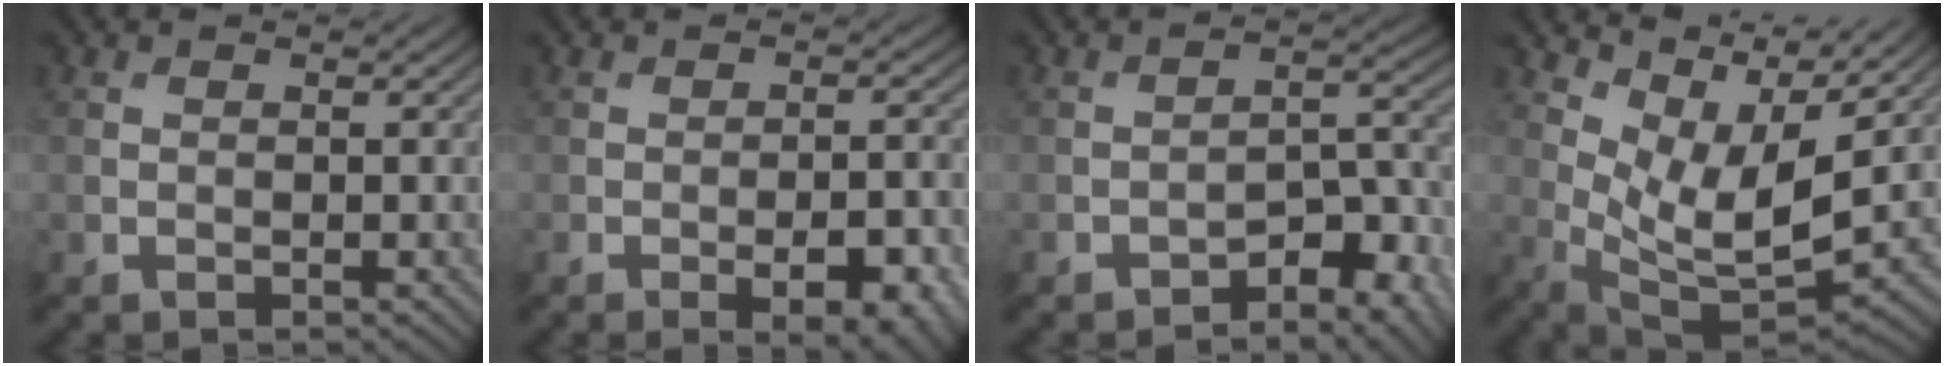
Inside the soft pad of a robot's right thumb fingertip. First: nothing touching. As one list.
[{"total": 6.9, "force": [-3.1, 2.8, 5.5], "torque": [-0.069, -0.004, -0.029]}, {"total": 5.8, "force": [-3.7, 2.4, 3.7], "torque": [-0.041, 0.011, -0.059]}, {"total": 9.2, "force": [5.5, 3.1, 6.6], "torque": [-0.151, -0.003, 0.110]}]